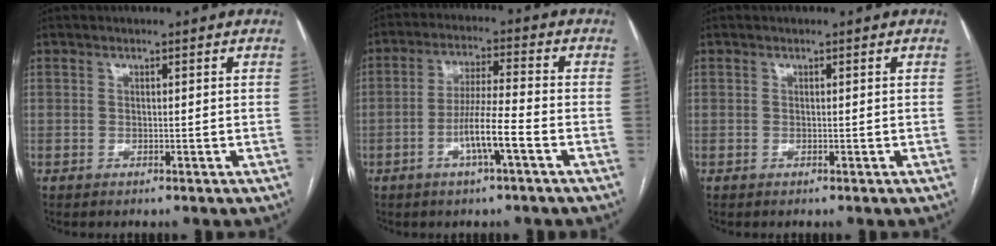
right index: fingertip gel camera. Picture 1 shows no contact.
{"total": 7.4, "force": [-2.9, 0.1, 6.8], "torque": [-0.128, 0.003, -0.053]}
{"total": 0.0}